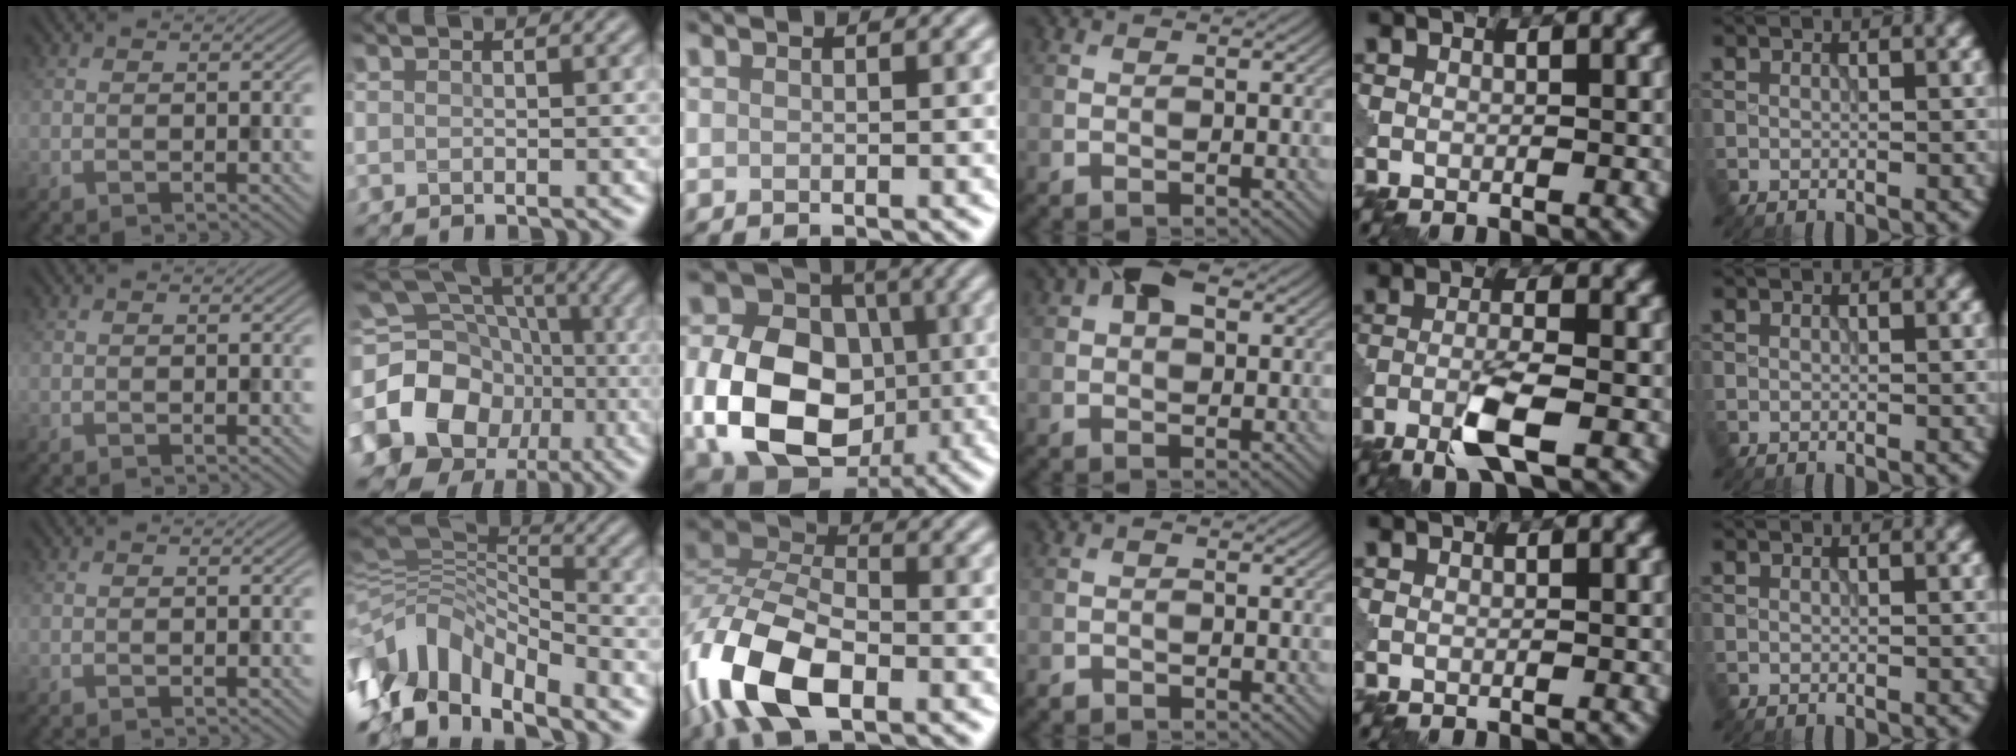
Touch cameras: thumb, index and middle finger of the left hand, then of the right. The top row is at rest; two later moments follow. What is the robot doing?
{"motion": "assemble", "object": "puzzle pieces"}